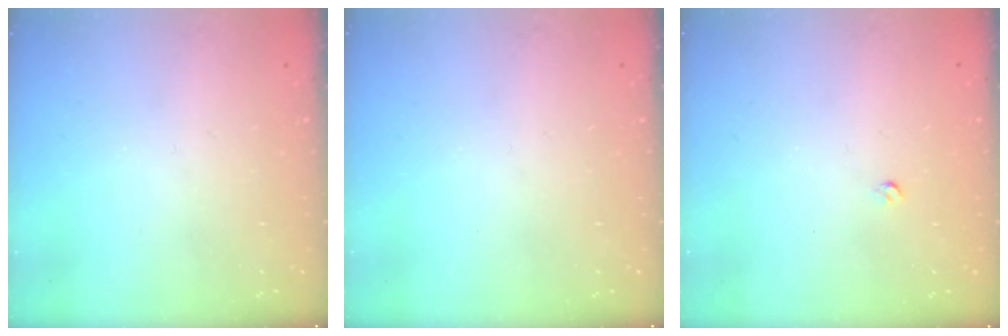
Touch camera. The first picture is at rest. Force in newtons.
{"total": 0.0}
{"total": 2.6, "press": 2.5, "slide": 0.4}